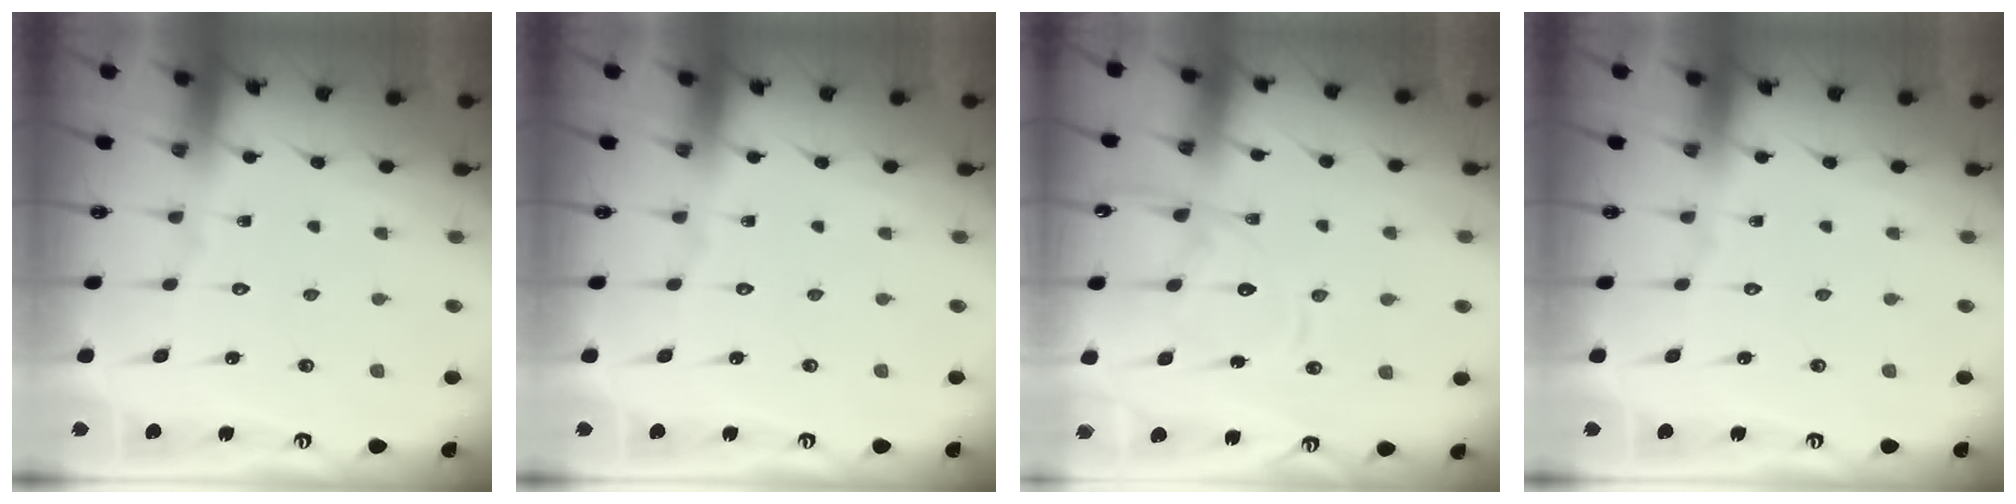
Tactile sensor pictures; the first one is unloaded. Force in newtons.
{"total": 0.0}
{"total": 14.1, "press": 14.0, "slide": 1.4}
{"total": 0.0}